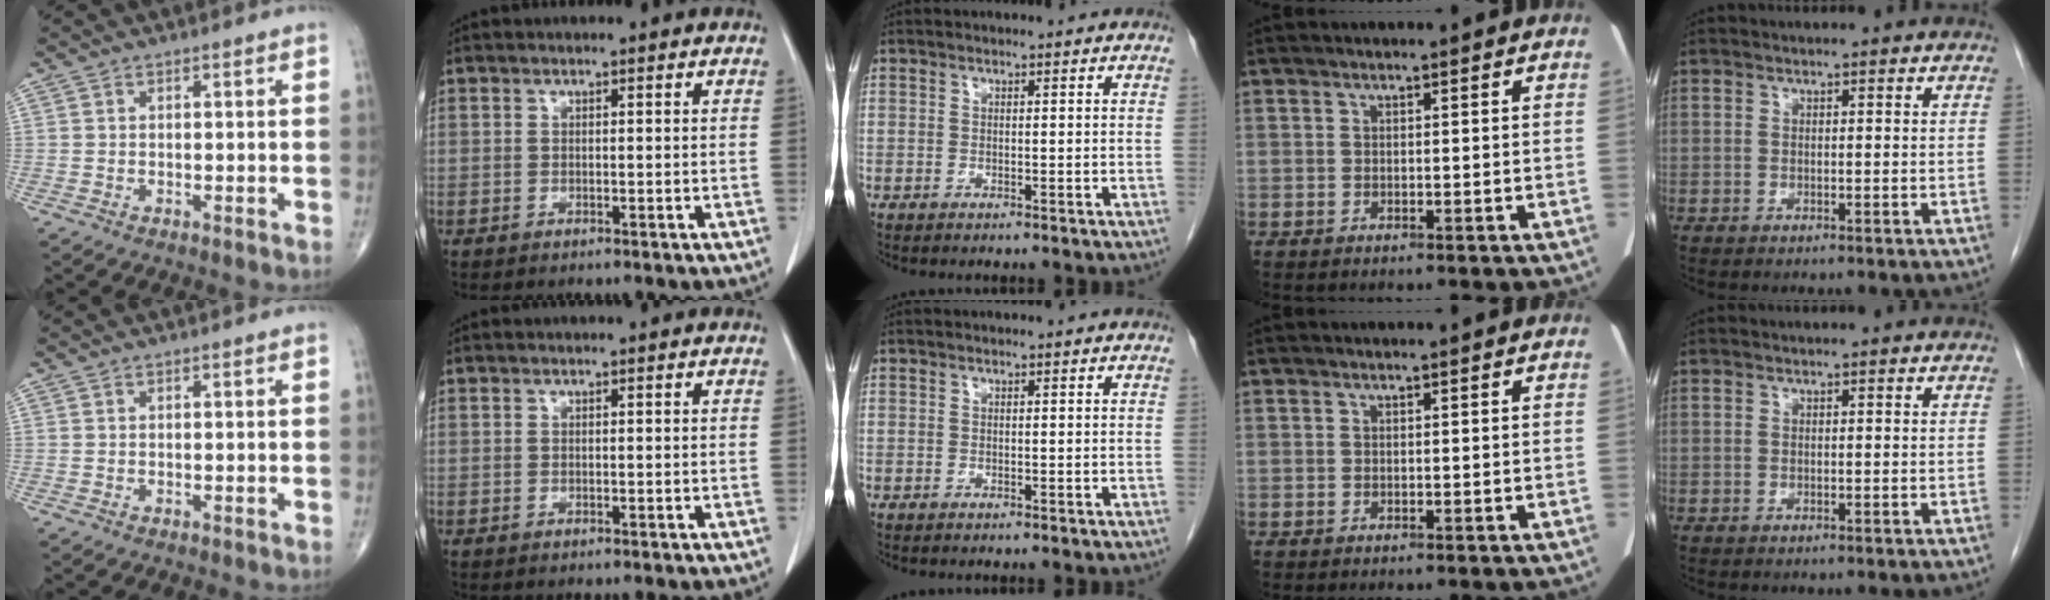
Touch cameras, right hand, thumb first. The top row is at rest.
{}